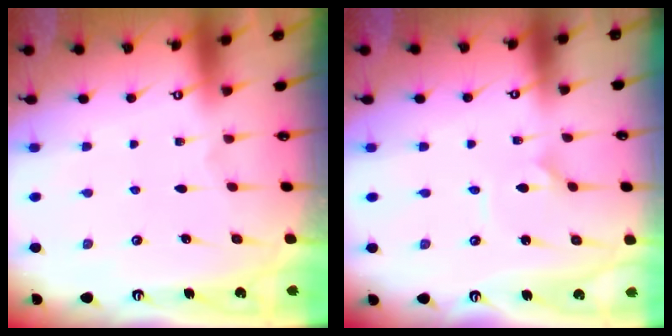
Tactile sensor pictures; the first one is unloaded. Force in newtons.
{"total": 0.7, "press": 0.7, "slide": 0.0}